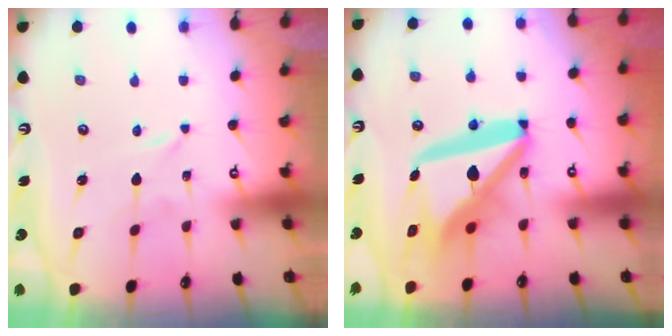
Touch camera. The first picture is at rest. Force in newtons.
{"total": 17.9, "press": 17.8, "slide": 2.0}